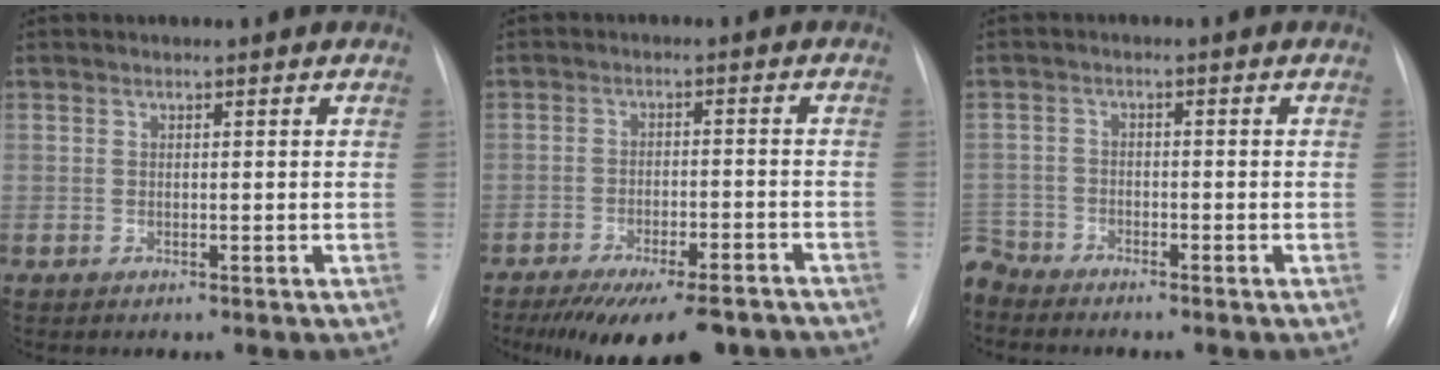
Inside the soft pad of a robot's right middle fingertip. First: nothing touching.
{"total": 14.6, "force": [-11.7, 4.0, 7.7], "torque": [-0.110, -0.010, -0.162]}
{"total": 4.7, "force": [-4.5, 1.2, -0.1], "torque": [0.009, -0.011, -0.090]}